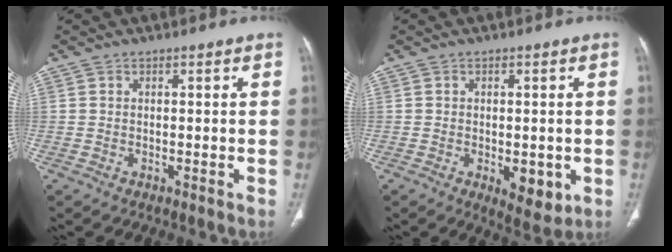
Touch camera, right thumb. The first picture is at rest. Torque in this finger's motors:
{"motor_torque": [0.50, 1.43, -0.23, 0.16, 0.08]}